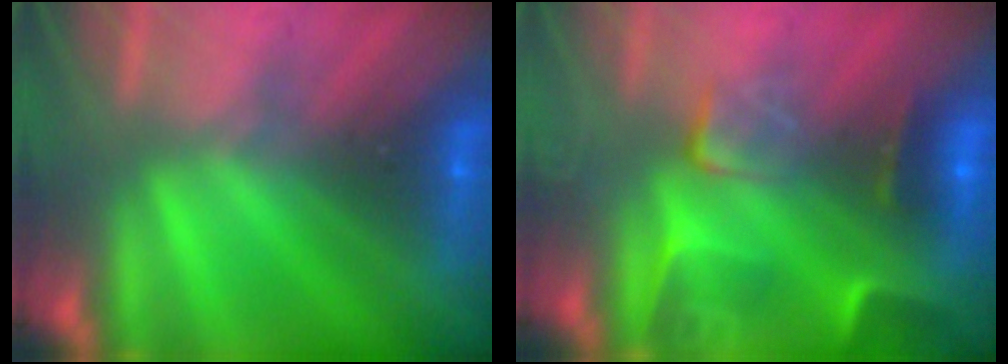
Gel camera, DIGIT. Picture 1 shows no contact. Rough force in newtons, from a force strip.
{"total": 8.4}